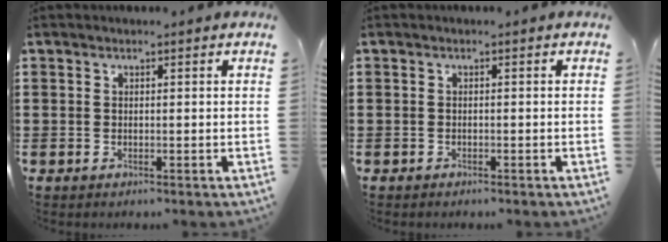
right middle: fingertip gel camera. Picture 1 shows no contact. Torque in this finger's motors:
{"motor_torque": [-0.40, 0.44, -0.03, -0.01]}